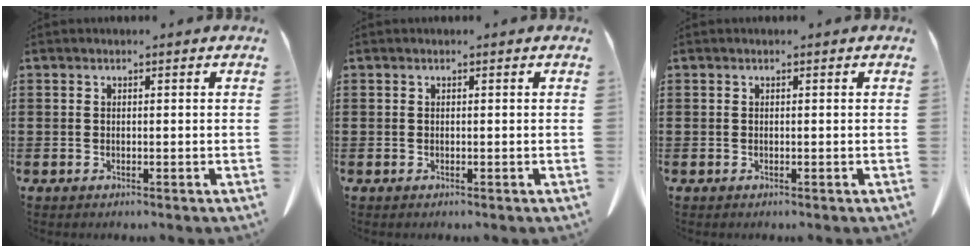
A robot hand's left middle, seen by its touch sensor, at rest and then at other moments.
{"total": 0.0}
{"total": 0.0}